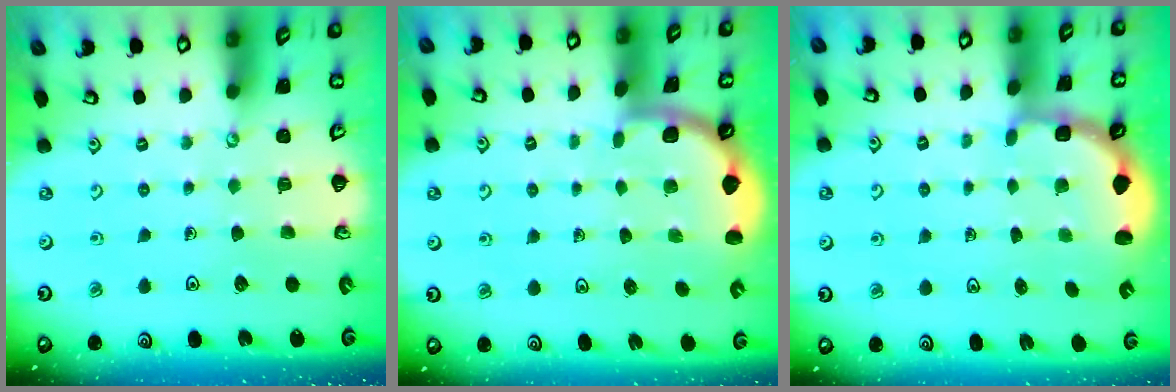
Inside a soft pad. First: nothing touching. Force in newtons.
{"total": 1.9, "press": 1.9, "slide": 0.0}
{"total": 2.8, "press": 2.5, "slide": 1.4}